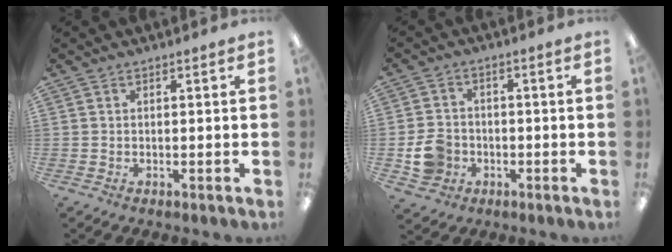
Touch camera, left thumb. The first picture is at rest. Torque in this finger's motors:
{"motor_torque": [-0.07, 0.11, 0.09, -0.08, 0.01]}